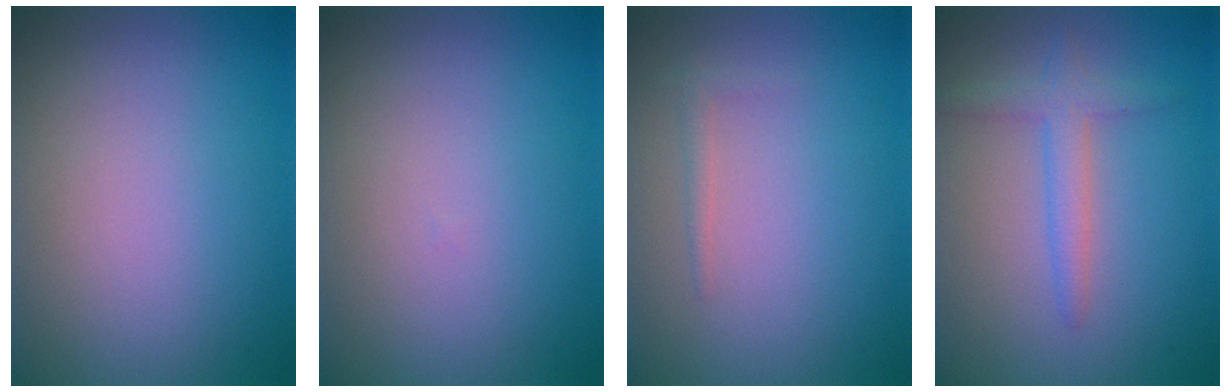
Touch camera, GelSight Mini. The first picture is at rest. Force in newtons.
{"total": 0.0}
{"total": 0.8, "press": 0.8, "slide": 0.0}
{"total": 2.4, "press": 2.4, "slide": 0.2}